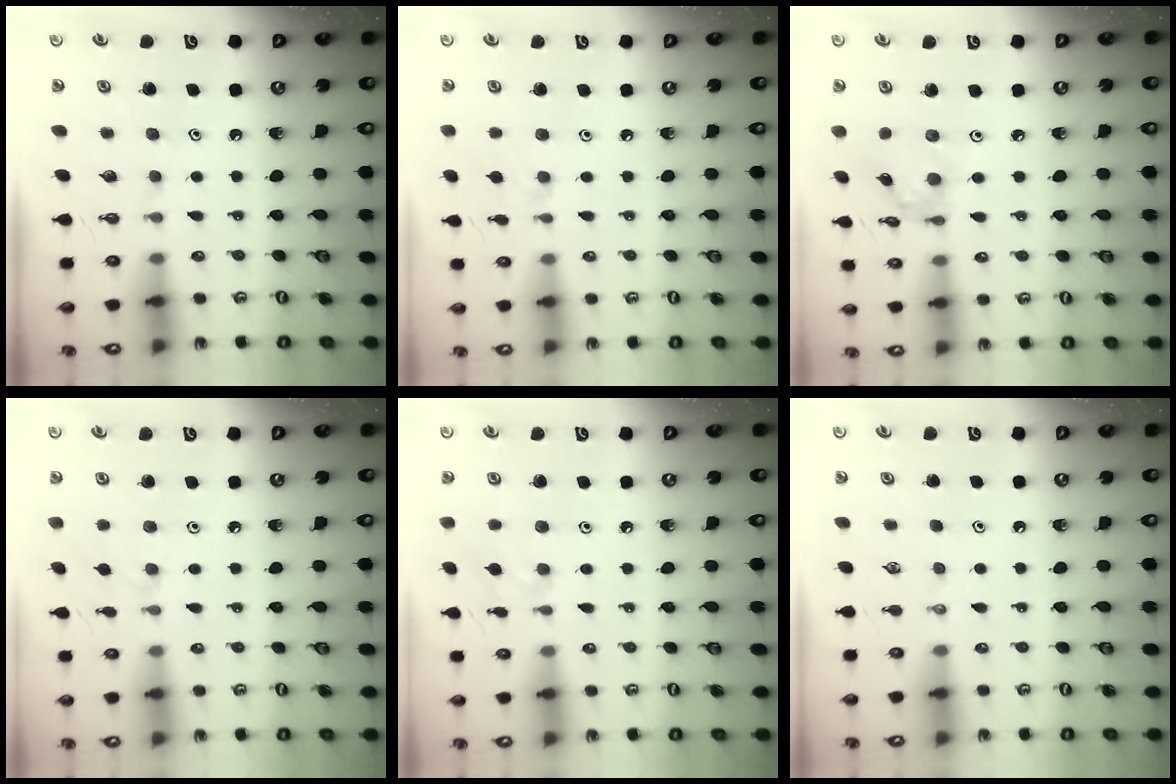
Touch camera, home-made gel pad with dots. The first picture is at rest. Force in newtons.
{"total": 3.8, "press": 3.7, "slide": 0.6}
{"total": 4.4, "press": 4.3, "slide": 0.2}
{"total": 1.1, "press": 1.0, "slide": 0.4}
{"total": 6.5, "press": 6.4, "slide": 0.9}
{"total": 0.0}